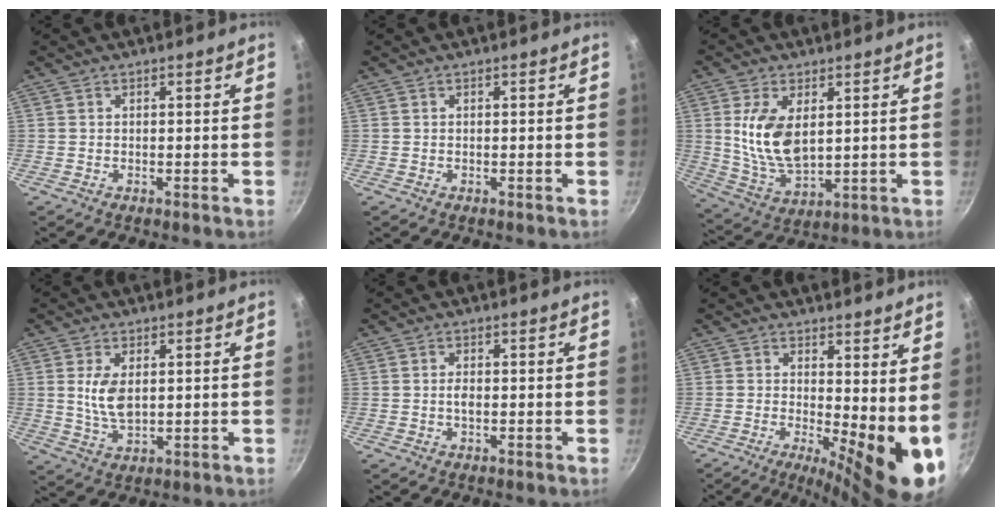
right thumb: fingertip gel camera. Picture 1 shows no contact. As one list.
[{"total": 0.0}, {"total": 12.1, "force": [2.5, 6.6, 9.8], "torque": [-0.181, -0.023, 0.059]}, {"total": 6.5, "force": [1.2, 3.6, 5.3], "torque": [-0.100, -0.014, 0.027]}, {"total": 1.6, "force": [-0.1, 0.8, 1.4], "torque": [-0.025, 0.003, -0.004]}, {"total": 12.0, "force": [0.2, 4.0, 11.3], "torque": [-0.134, -0.020, 0.007]}]